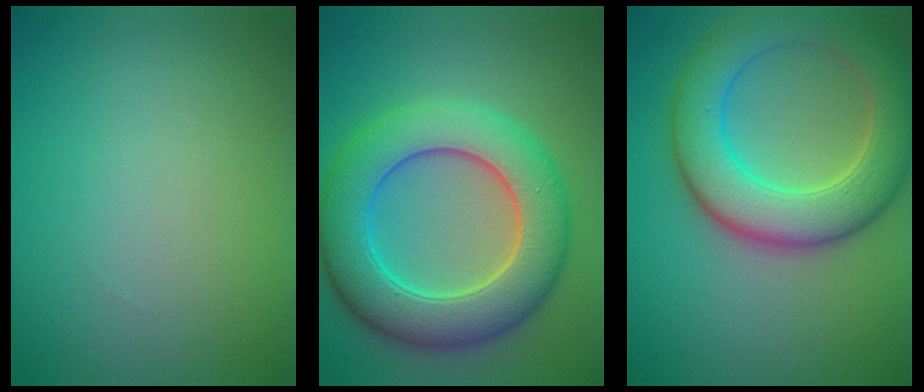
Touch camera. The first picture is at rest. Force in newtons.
{"total": 9.2, "press": 9.2, "slide": 0.3}
{"total": 8.0, "press": 8.0, "slide": 0.4}